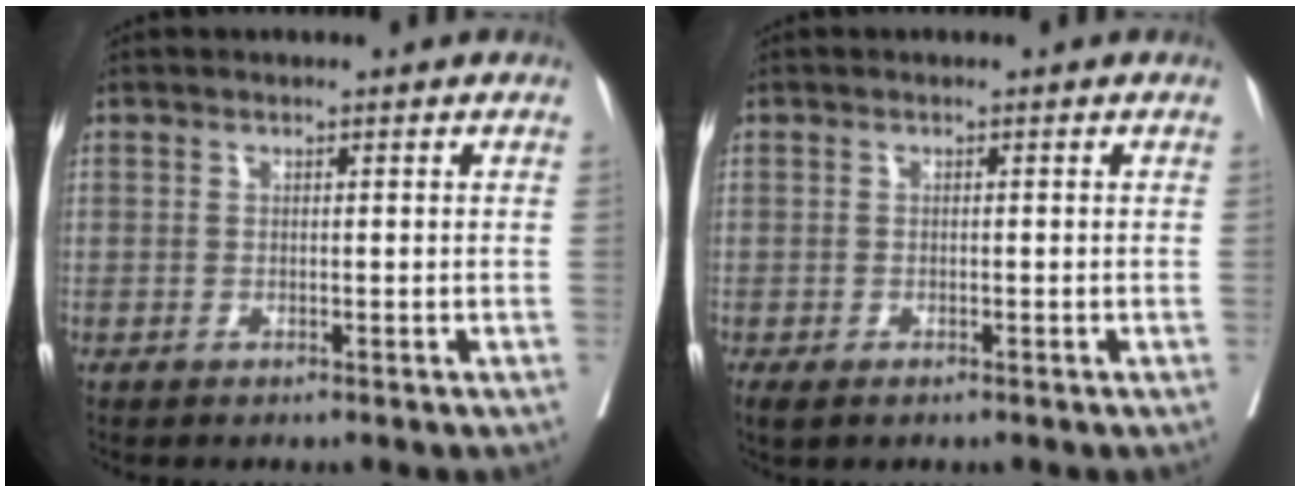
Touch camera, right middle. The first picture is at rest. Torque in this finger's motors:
{"motor_torque": [-0.23, -0.05, 0.04, 0.02]}